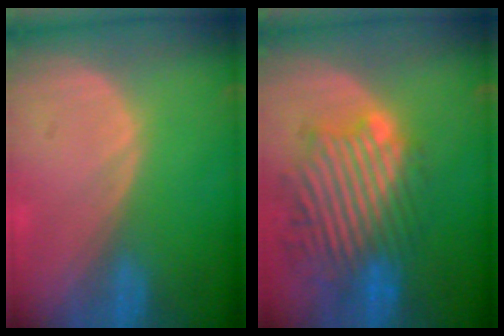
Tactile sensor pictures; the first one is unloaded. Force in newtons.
{"total": 11.9, "press": 10.7, "slide": 5.3}